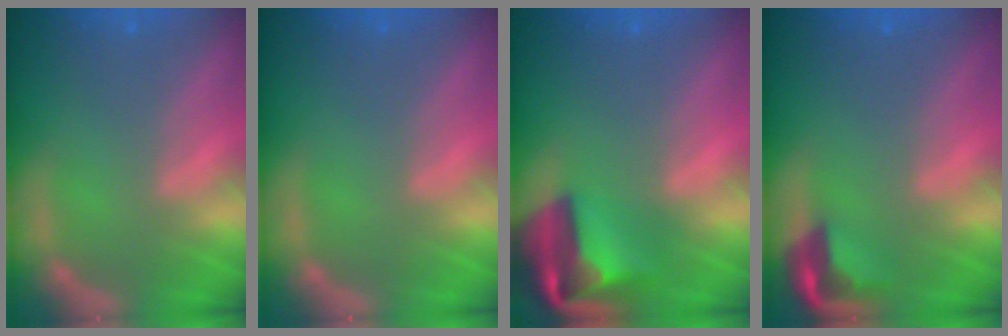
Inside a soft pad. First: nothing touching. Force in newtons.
{"total": 0.0}
{"total": 7.9}
{"total": 3.5}